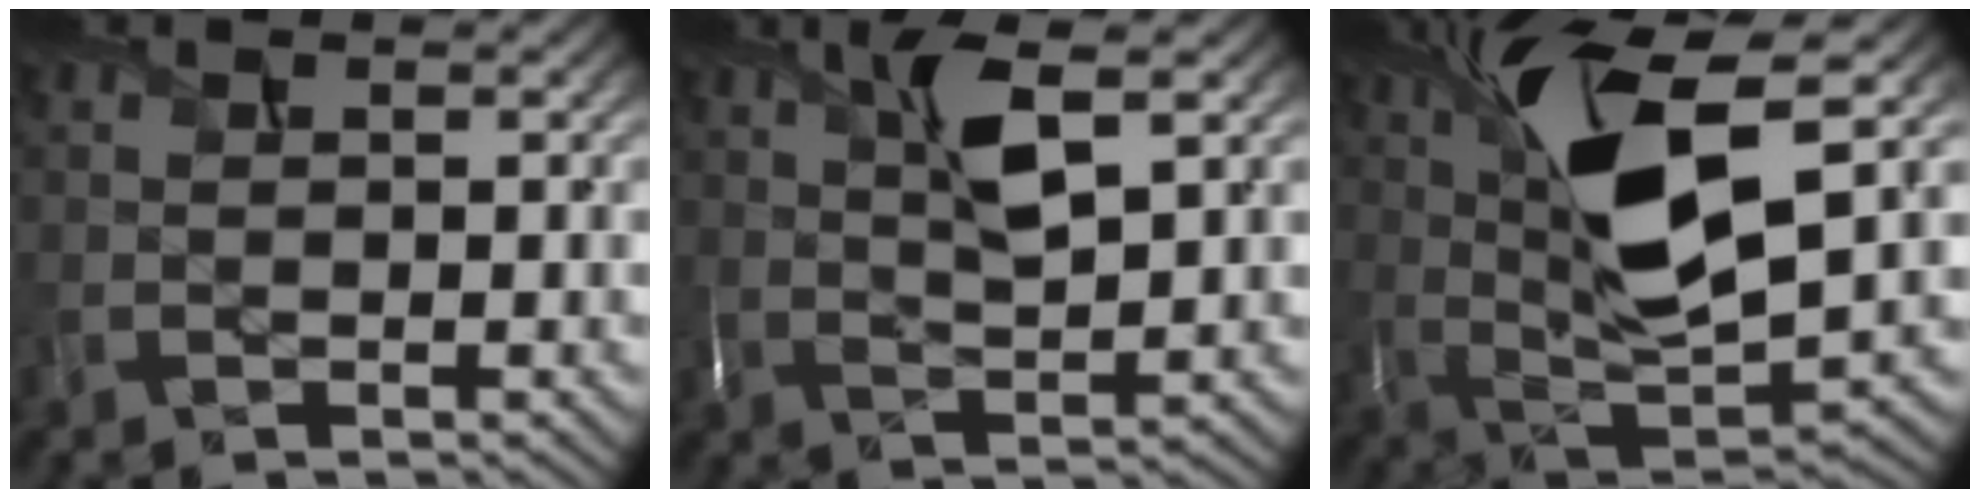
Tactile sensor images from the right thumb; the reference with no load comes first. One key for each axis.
{"total": 6.4, "fx": 2.7, "fy": 1.6, "fz": 5.5, "tx": -0.121, "ty": 0.002, "tz": 0.052}
{"total": 14.7, "fx": 4.6, "fy": 5.0, "fz": 13.0, "tx": -0.257, "ty": 0.003, "tz": 0.084}